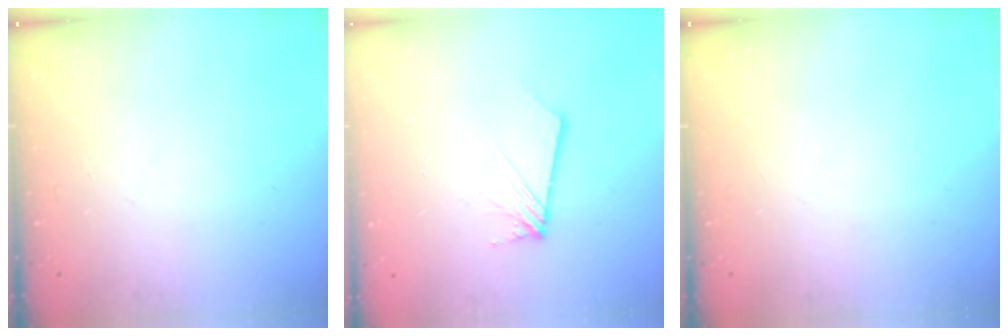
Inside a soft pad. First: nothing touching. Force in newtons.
{"total": 2.8, "press": 2.8, "slide": 0.3}
{"total": 0.0}